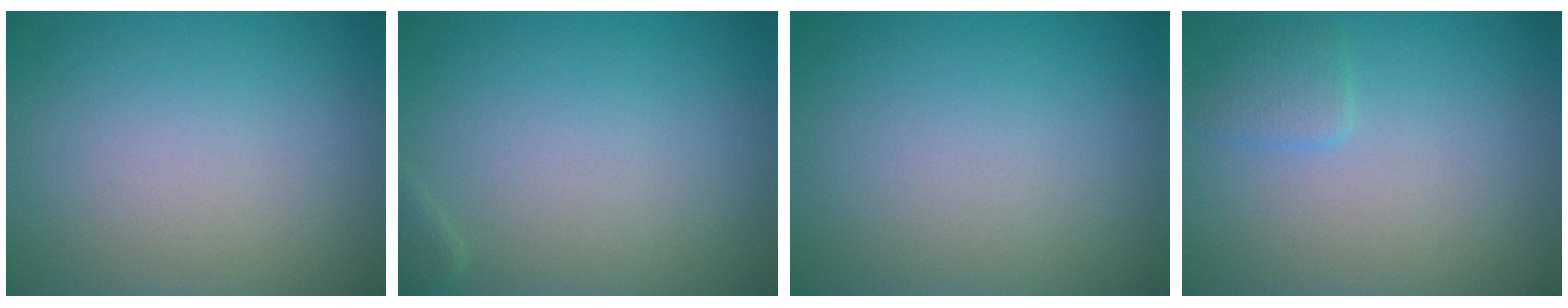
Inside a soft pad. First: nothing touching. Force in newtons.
{"total": 0.7, "press": 0.7, "slide": 0.0}
{"total": 0.0}
{"total": 1.4, "press": 1.4, "slide": 0.0}